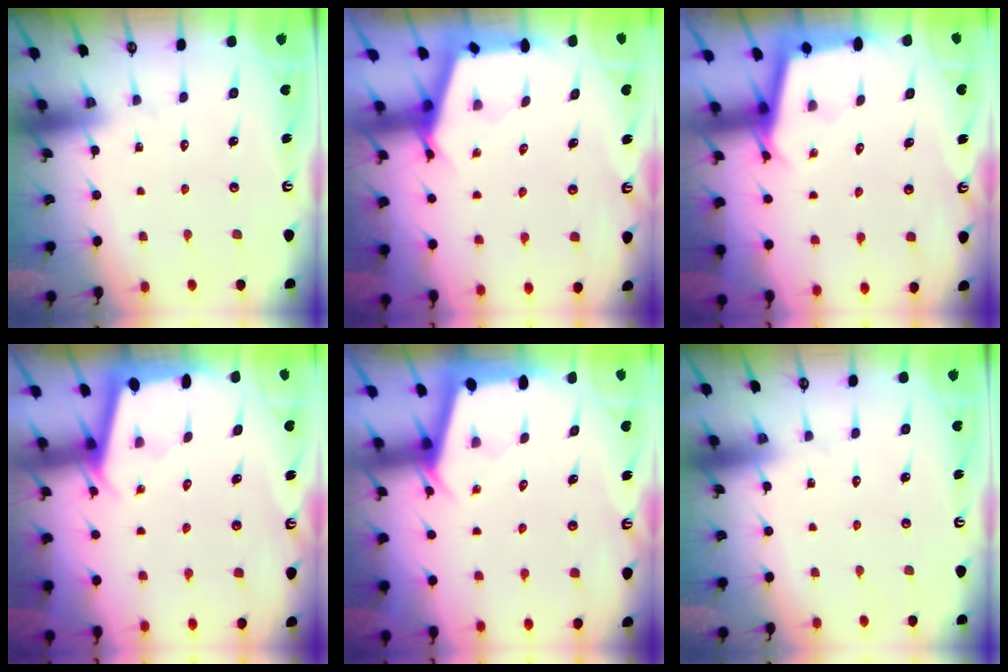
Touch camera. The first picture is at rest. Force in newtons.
{"total": 2.7, "press": 2.7, "slide": 0.3}
{"total": 2.2, "press": 2.2, "slide": 0.2}
{"total": 2.2, "press": 2.2, "slide": 0.2}
{"total": 2.3, "press": 2.3, "slide": 0.2}
{"total": 0.0}